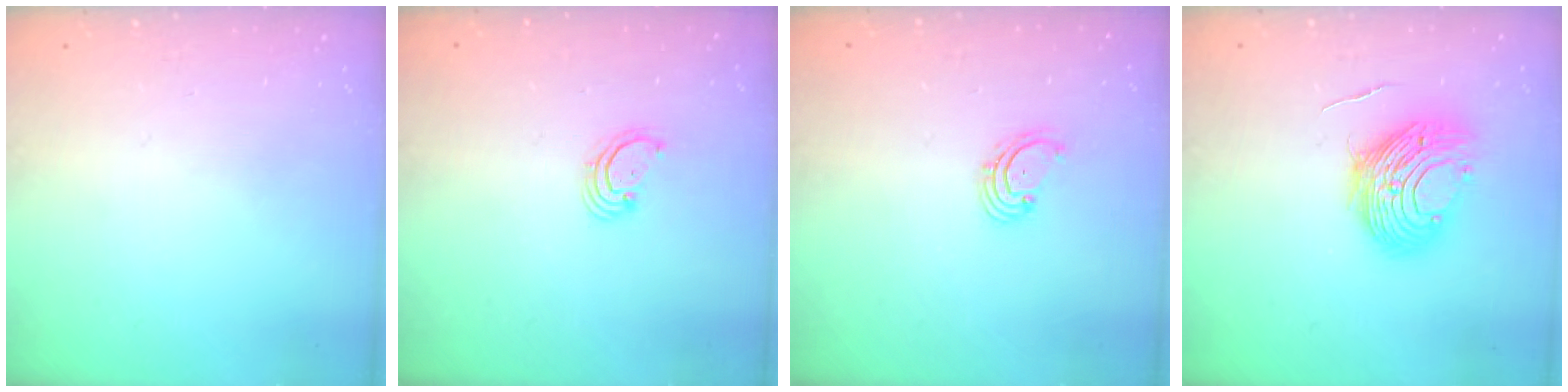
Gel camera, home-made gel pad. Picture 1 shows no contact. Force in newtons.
{"total": 2.5, "press": 2.5, "slide": 0.3}
{"total": 2.0, "press": 1.9, "slide": 0.6}
{"total": 11.5, "press": 11.4, "slide": 1.1}